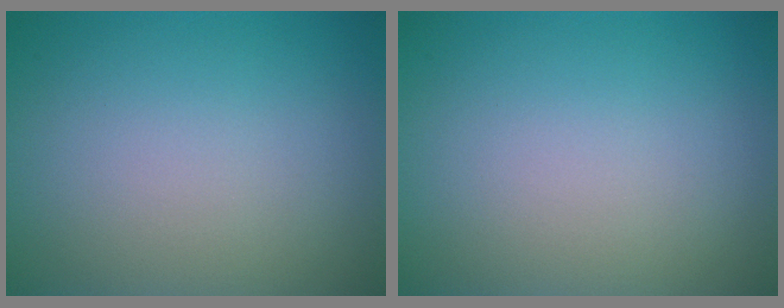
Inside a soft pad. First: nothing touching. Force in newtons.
{"total": 0.0}